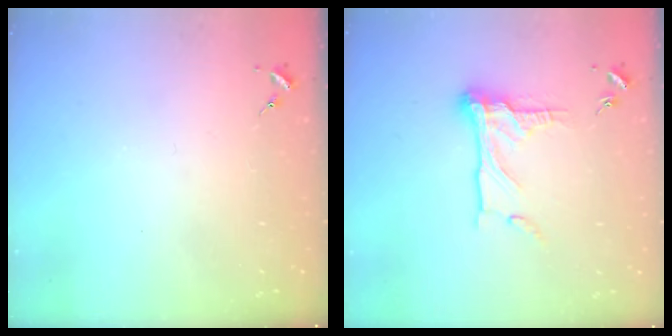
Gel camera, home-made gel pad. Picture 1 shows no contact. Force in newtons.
{"total": 13.2, "press": 13.2, "slide": 1.4}